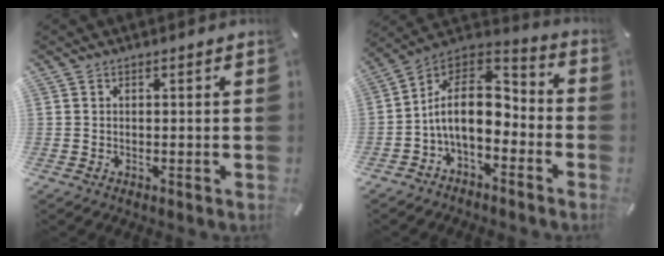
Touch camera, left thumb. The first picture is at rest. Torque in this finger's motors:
{"motor_torque": [-0.27, 1.89, 1.22, 0.98, 0.22]}